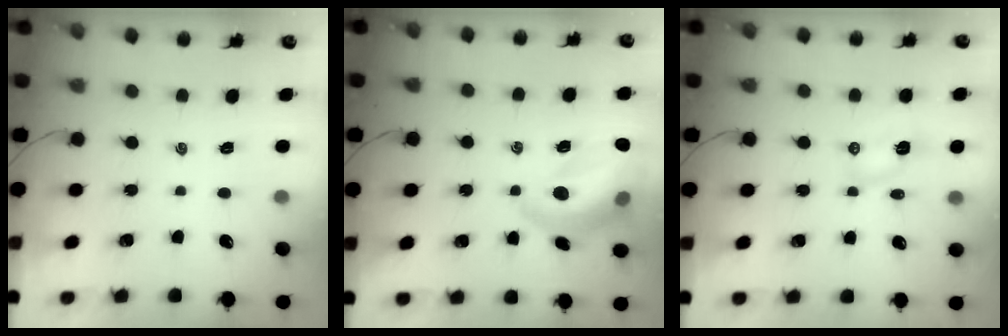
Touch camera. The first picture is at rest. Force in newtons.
{"total": 15.2, "press": 15.1, "slide": 1.9}
{"total": 4.2, "press": 4.0, "slide": 1.3}